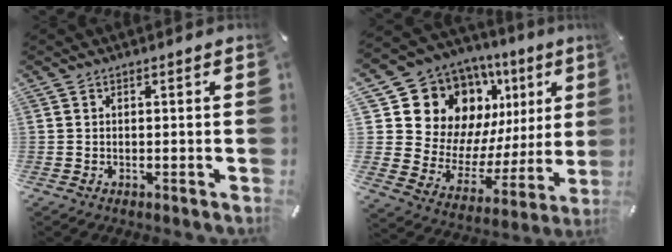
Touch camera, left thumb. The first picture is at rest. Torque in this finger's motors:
{"motor_torque": [2.50, 2.51, 1.39, -1.37, 0.14]}